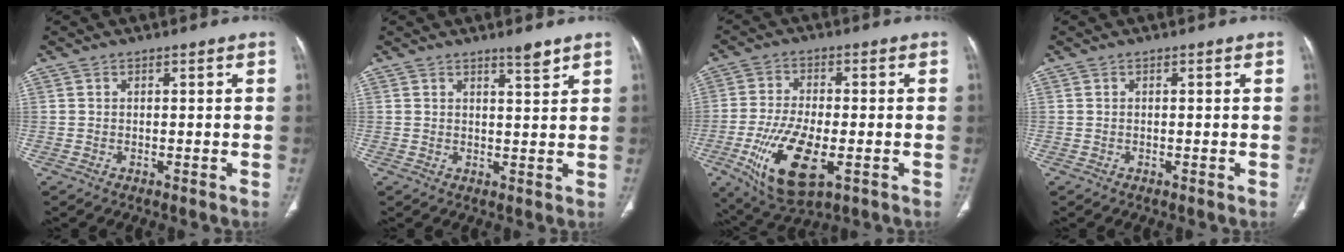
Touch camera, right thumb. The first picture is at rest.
{"total": 2.9, "force": [2.3, 0.2, 1.7], "torque": [-0.019, -0.021, 0.035]}
{"total": 14.2, "force": [-4.7, 6.1, 12.0], "torque": [-0.232, -0.007, -0.075]}
{"total": 0.0}